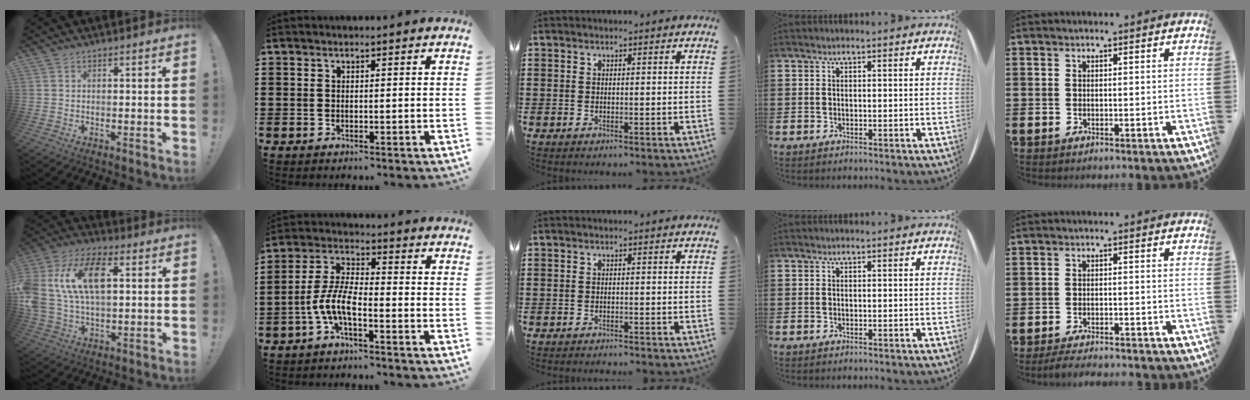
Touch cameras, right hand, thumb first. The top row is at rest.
{"thumb": {"total": 17.6, "force": [4.5, 10.7, 13.3], "torque": [-0.251, 0.001, 0.079]}, "index": {"total": 6.9, "force": [-3.1, 2.2, 5.7], "torque": [-0.146, -0.011, -0.066]}, "middle": {"total": 0.8, "force": [-0.8, -0.1, 0.1], "torque": [-0.004, 0.000, -0.017]}, "little": {"total": 2.2, "force": [-2.2, 0.0, 0.6], "torque": [-0.010, 0.007, -0.043]}}